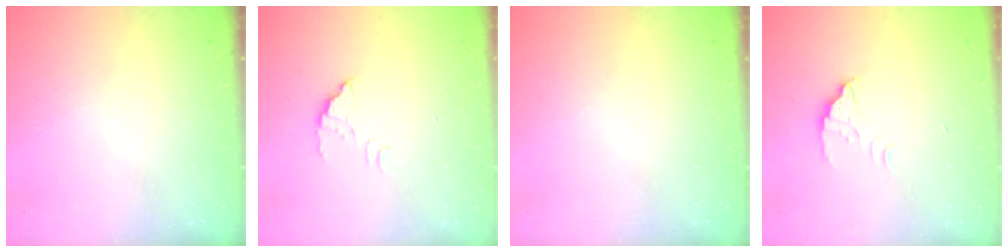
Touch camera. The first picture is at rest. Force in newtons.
{"total": 2.6, "press": 2.6, "slide": 0.1}
{"total": 0.0}
{"total": 2.4, "press": 2.4, "slide": 0.1}